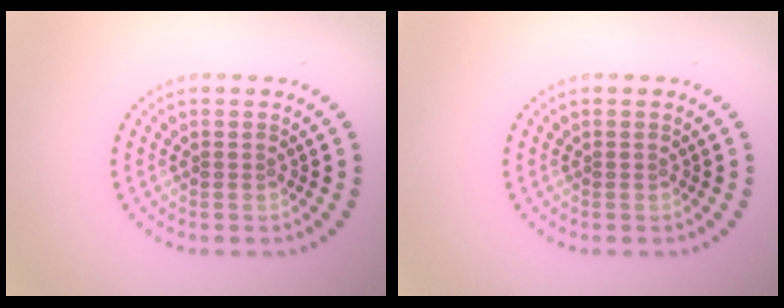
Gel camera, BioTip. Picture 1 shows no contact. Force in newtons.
{"total": 0.0}